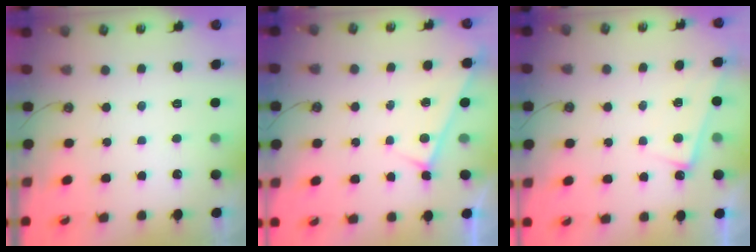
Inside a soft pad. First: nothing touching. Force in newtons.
{"total": 2.8, "press": 2.8, "slide": 0.1}
{"total": 1.9, "press": 1.8, "slide": 0.4}